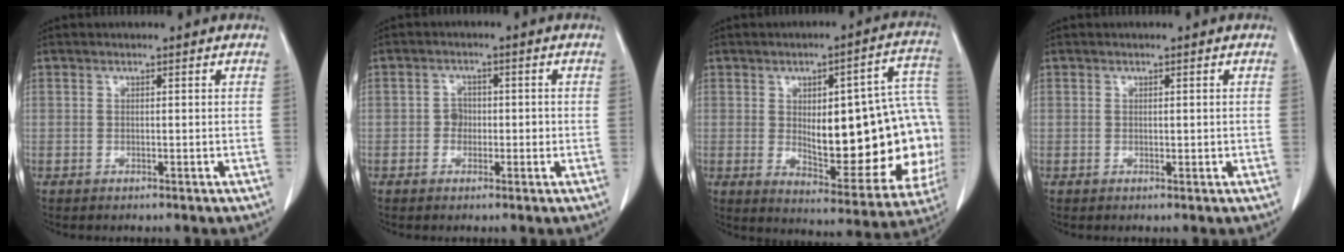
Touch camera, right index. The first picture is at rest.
{"total": 2.3, "force": [-0.3, 2.0, 1.1], "torque": [-0.007, 0.011, -0.004]}
{"total": 24.1, "force": [-0.4, 7.9, 22.8], "torque": [-0.220, 0.032, 0.024]}
{"total": 0.7, "force": [0.2, 0.5, 0.4], "torque": [-0.002, 0.001, 0.008]}